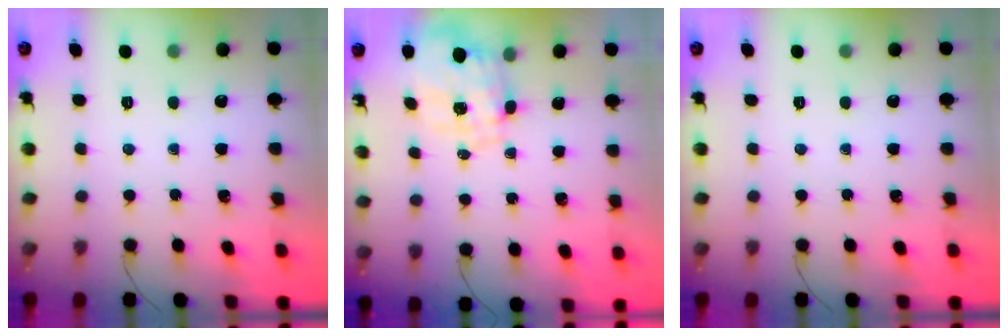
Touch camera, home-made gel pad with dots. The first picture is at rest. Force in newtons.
{"total": 1.7, "press": 1.6, "slide": 0.3}
{"total": 0.0}